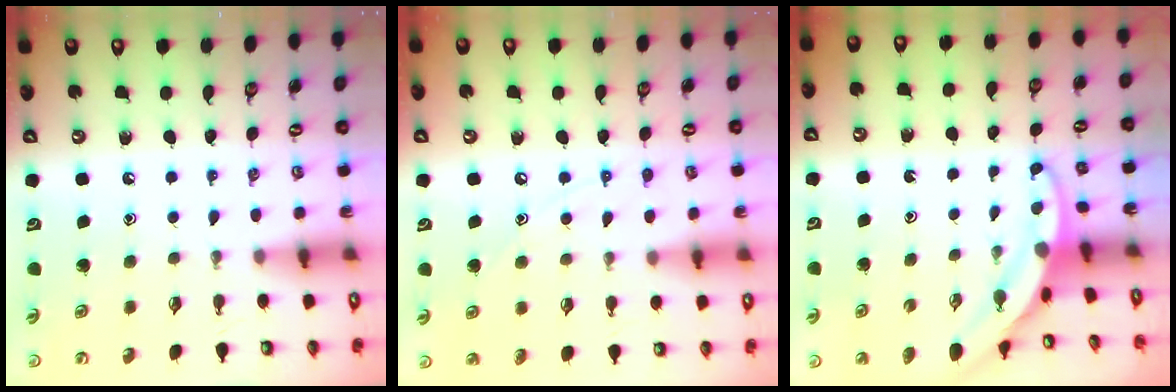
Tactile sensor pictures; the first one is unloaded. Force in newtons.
{"total": 7.4, "press": 7.4, "slide": 0.4}
{"total": 4.0, "press": 4.0, "slide": 0.2}